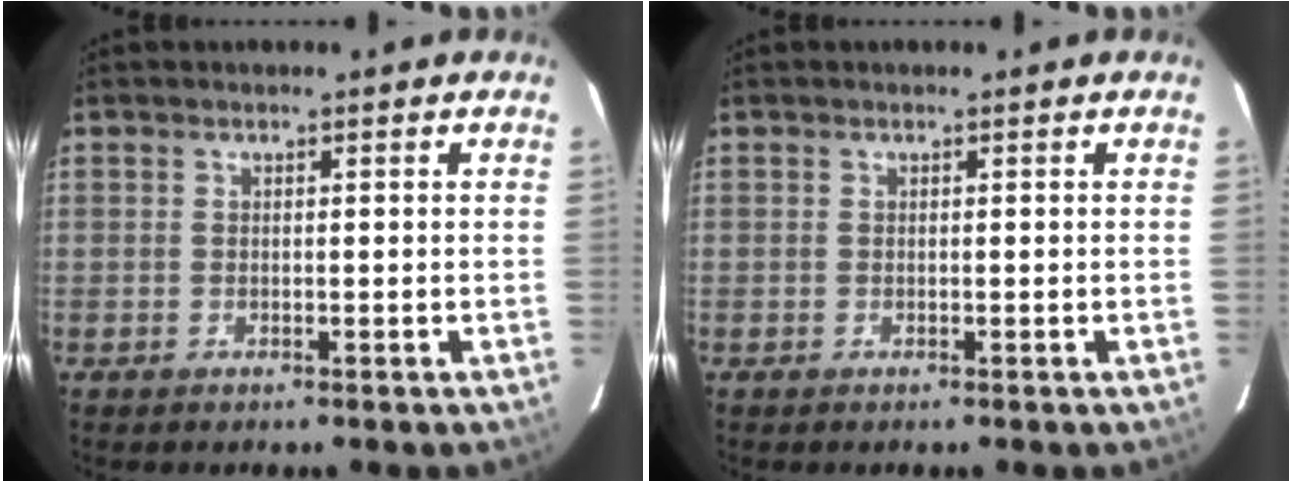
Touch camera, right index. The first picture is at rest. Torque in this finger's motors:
{"motor_torque": [0.00, 0.00, 0.00, -0.01]}